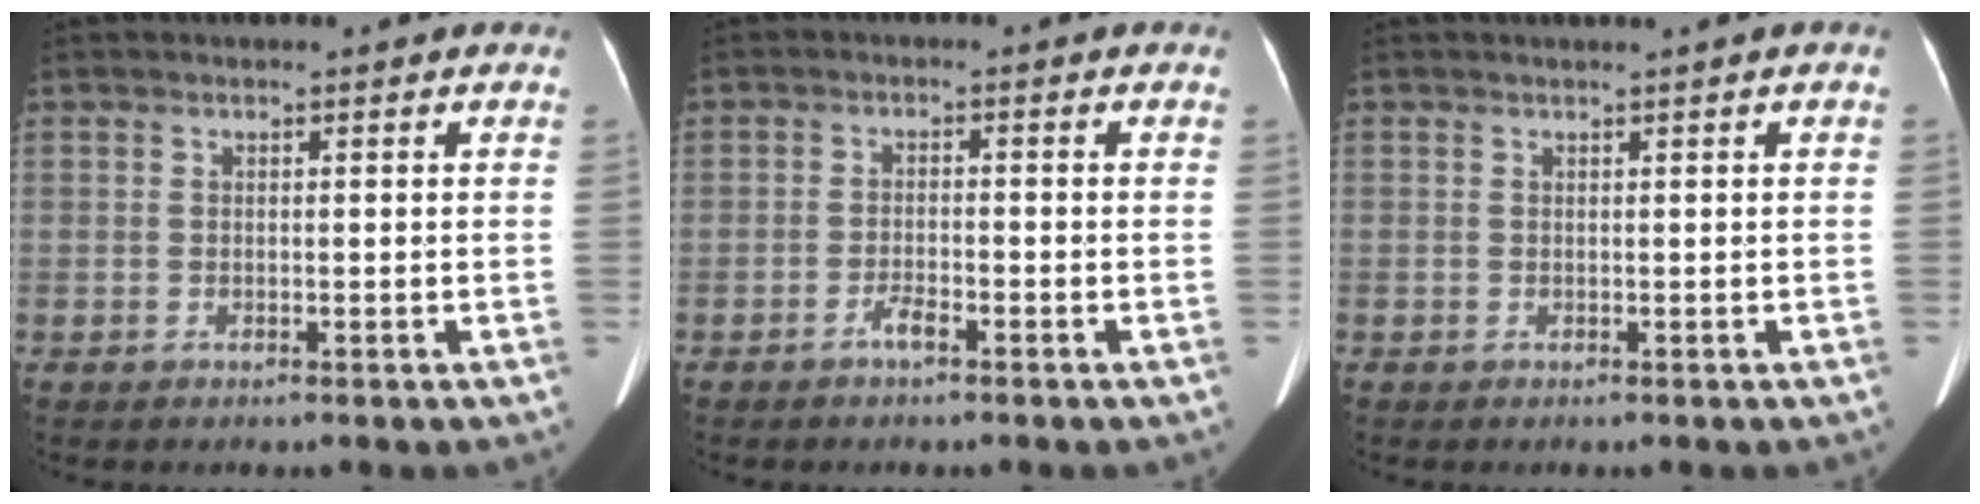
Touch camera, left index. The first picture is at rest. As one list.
[{"total": 2.1, "force": [-1.6, 0.3, 1.2], "torque": [-0.029, -0.003, -0.029]}, {"total": 0.0}]